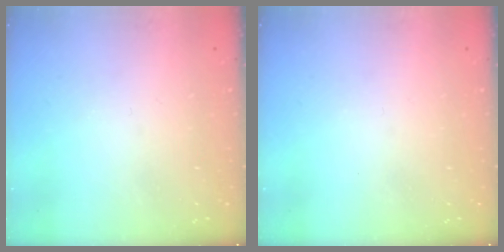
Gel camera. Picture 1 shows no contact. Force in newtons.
{"total": 0.0}